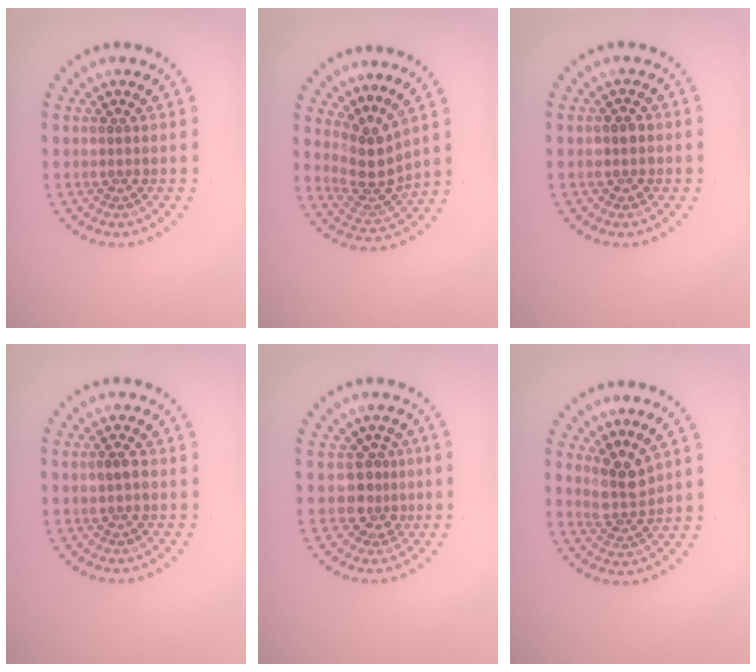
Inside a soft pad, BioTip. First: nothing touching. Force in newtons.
{"total": 3.6, "press": 2.7, "slide": 2.4}
{"total": 1.5, "press": 1.4, "slide": 0.4}
{"total": 1.4, "press": 1.4, "slide": 0.1}
{"total": 2.5, "press": 1.8, "slide": 1.7}
{"total": 2.9, "press": 2.4, "slide": 1.6}